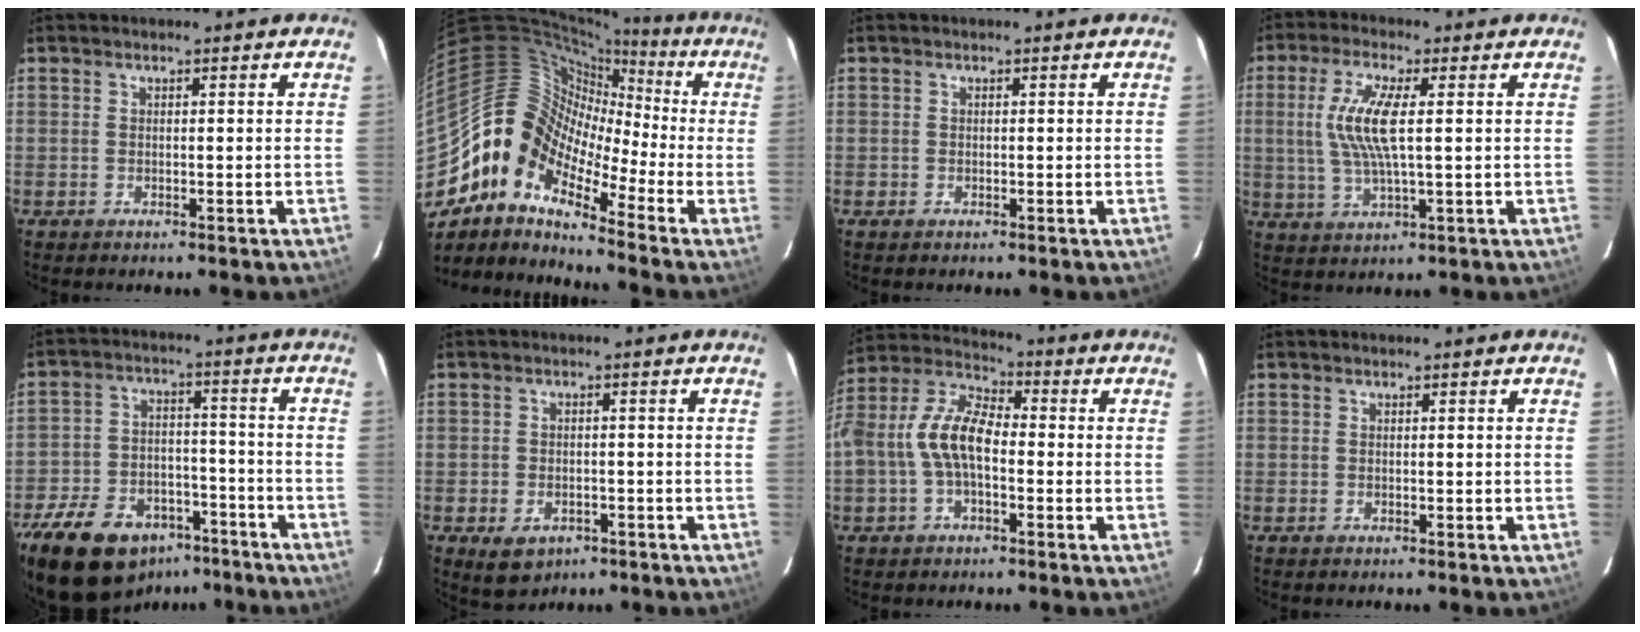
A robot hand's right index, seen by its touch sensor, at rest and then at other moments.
{"total": 12.2, "force": [-6.6, 8.0, 6.5], "torque": [-0.108, 0.017, -0.159]}
{"total": 0.8, "force": [-0.4, 0.7, -0.1], "torque": [0.004, 0.000, -0.007]}
{"total": 9.6, "force": [1.4, 2.3, 9.3], "torque": [-0.190, 0.003, 0.030]}
{"total": 22.6, "force": [-15.2, 12.6, 11.1], "torque": [-0.255, 0.004, -0.225]}
{"total": 6.3, "force": [-3.3, 4.5, 3.0], "torque": [-0.063, -0.007, -0.041]}
{"total": 10.9, "force": [-1.8, 5.8, 9.1], "torque": [-0.191, 0.021, -0.036]}
{"total": 0.0}